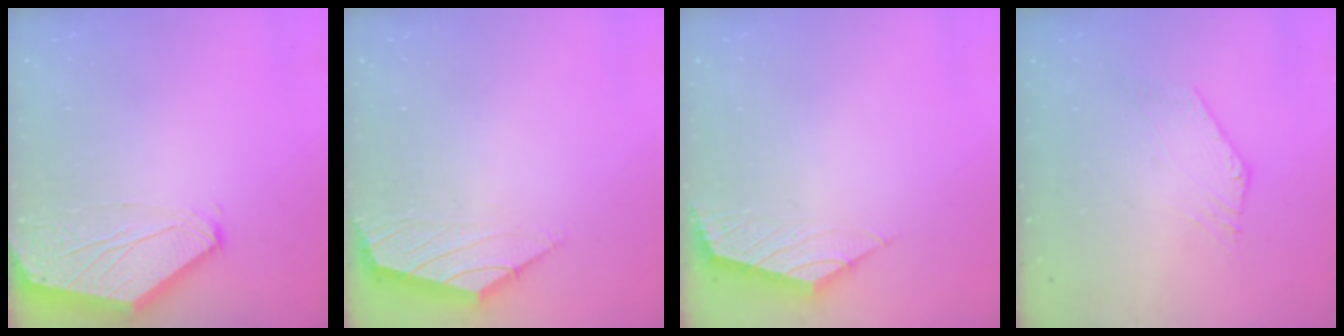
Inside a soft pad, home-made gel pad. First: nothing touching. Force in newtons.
{"total": 0.0}
{"total": 2.4, "press": 2.3, "slide": 0.7}
{"total": 0.0}